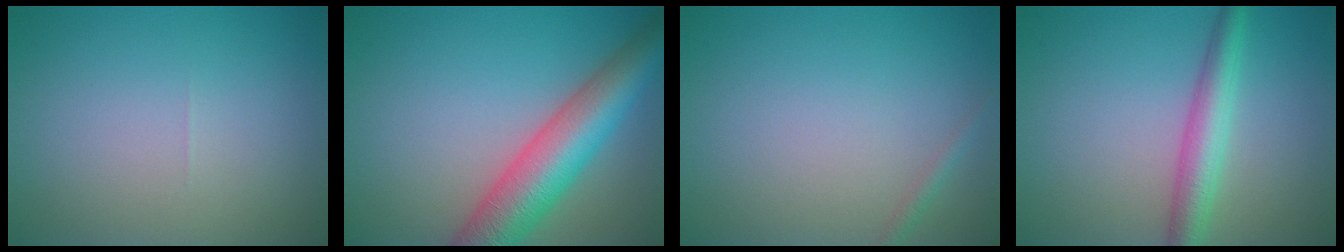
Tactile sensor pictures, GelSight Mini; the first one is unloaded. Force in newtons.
{"total": 8.3, "press": 8.3, "slide": 0.3}
{"total": 0.8, "press": 0.7, "slide": 0.1}
{"total": 3.8, "press": 3.8, "slide": 0.1}